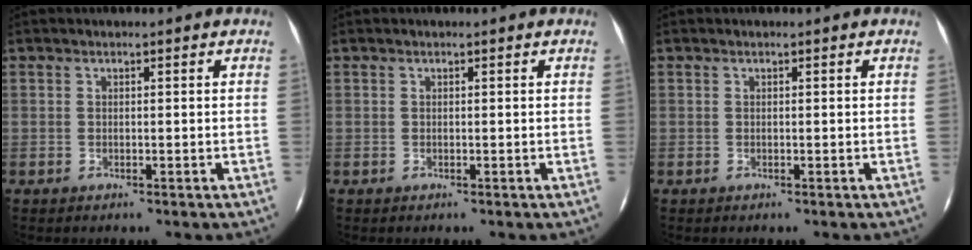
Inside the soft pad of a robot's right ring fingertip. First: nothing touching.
{"total": 0.0}
{"total": 0.0}